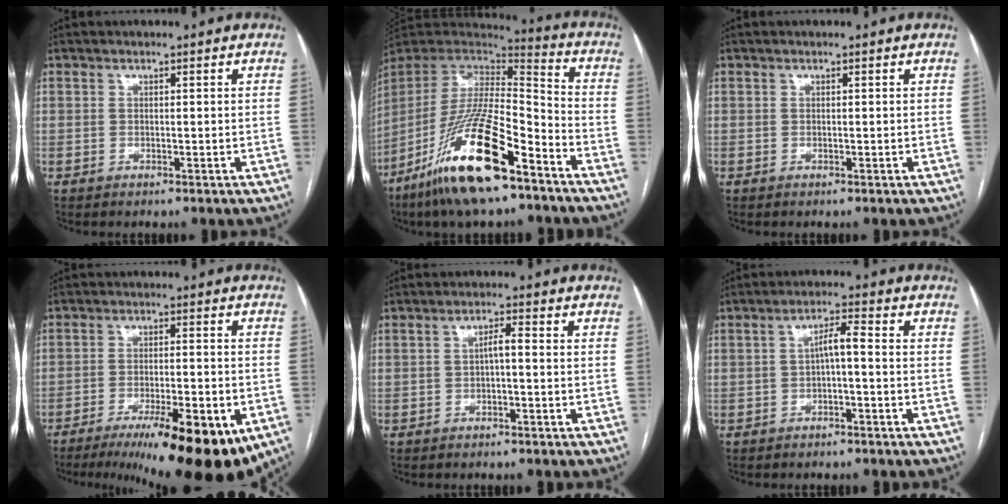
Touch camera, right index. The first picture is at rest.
{"total": 22.7, "force": [-14.0, 4.9, 17.2], "torque": [-0.347, -0.035, -0.257]}
{"total": 0.0}
{"total": 16.8, "force": [-9.2, 3.5, 13.7], "torque": [-0.162, -0.022, -0.137]}
{"total": 2.4, "force": [-0.2, 0.5, 2.3], "torque": [-0.041, 0.007, -0.002]}
{"total": 3.6, "force": [-0.4, 0.7, 3.5], "torque": [-0.061, 0.015, -0.004]}